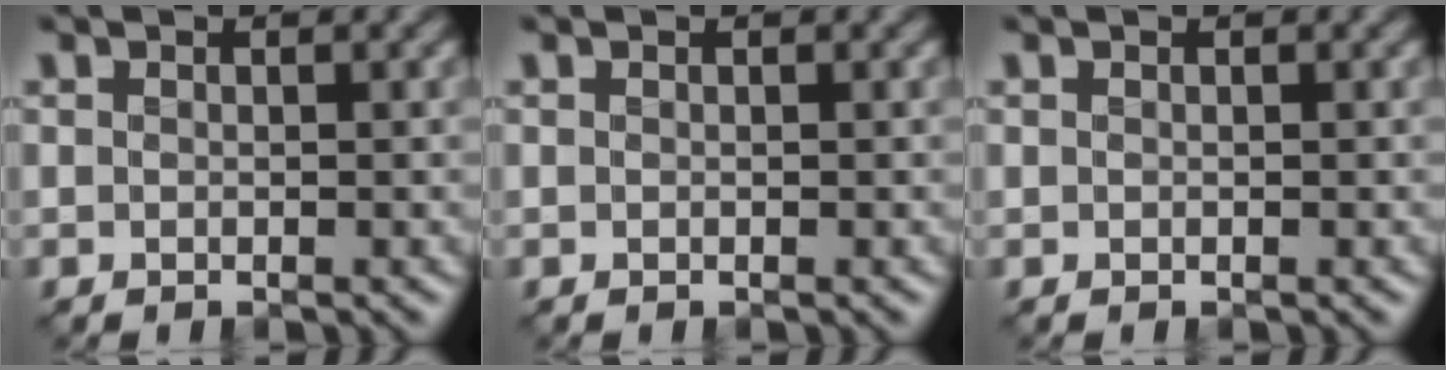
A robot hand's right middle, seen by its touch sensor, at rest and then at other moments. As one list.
[{"total": 0.0}, {"total": 0.0}]